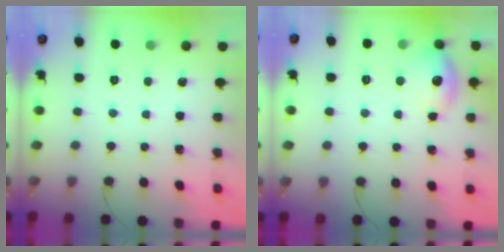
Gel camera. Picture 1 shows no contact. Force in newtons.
{"total": 9.2, "press": 9.2, "slide": 1.3}